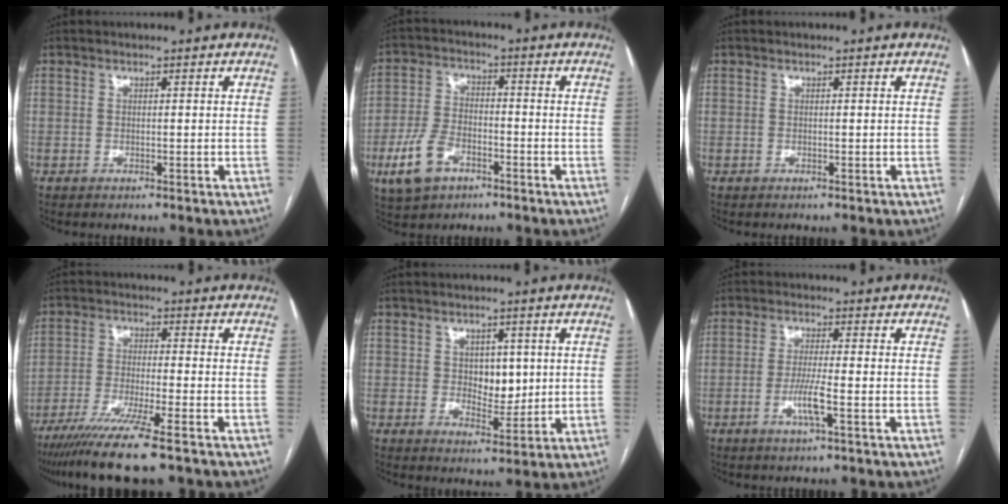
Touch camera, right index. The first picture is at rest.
{"total": 8.6, "force": [-4.3, 5.1, 5.4], "torque": [-0.126, 0.003, -0.074]}
{"total": 0.0}
{"total": 12.5, "force": [-9.0, 0.3, 8.7], "torque": [-0.158, -0.035, -0.153]}
{"total": 4.9, "force": [0.9, 3.2, 3.6], "torque": [-0.045, 0.001, 0.021]}
{"total": 4.3, "force": [-1.6, -0.2, 4.0], "torque": [-0.078, -0.008, -0.032]}